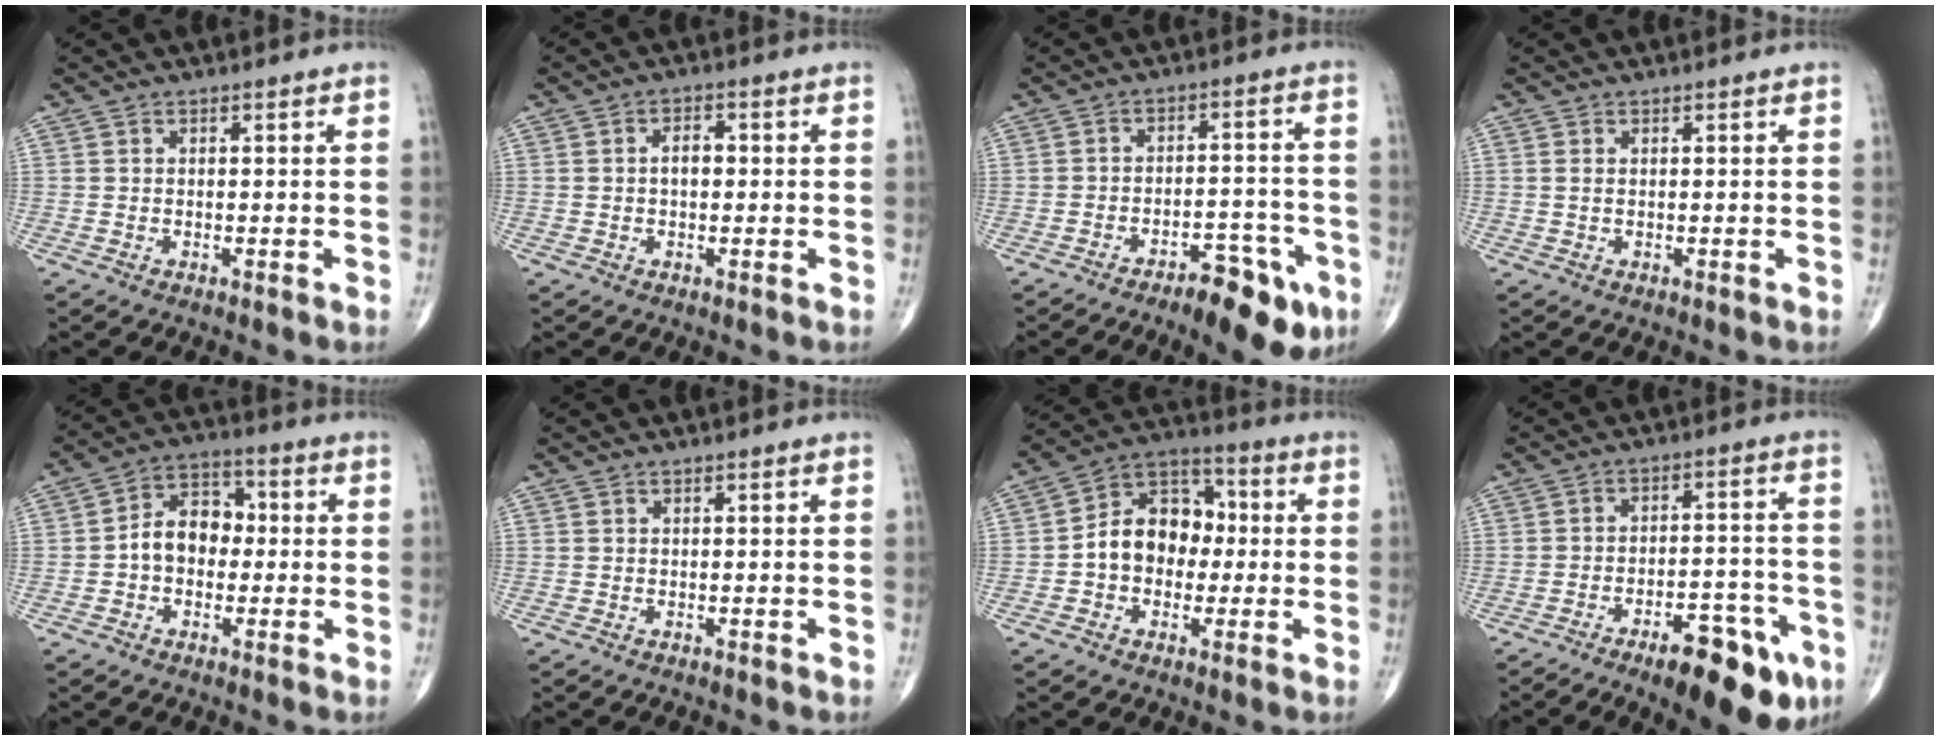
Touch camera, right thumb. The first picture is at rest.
{"total": 3.1, "force": [0.1, 1.9, 2.4], "torque": [-0.036, 0.010, -0.002]}
{"total": 10.8, "force": [-6.3, 4.2, 7.6], "torque": [-0.082, 0.041, -0.088]}
{"total": 0.6, "force": [0.2, 0.3, 0.5], "torque": [-0.016, 0.004, 0.006]}
{"total": 8.8, "force": [-0.7, 6.5, 5.9], "torque": [-0.072, 0.032, -0.025]}
{"total": 0.0}
{"total": 12.6, "force": [-0.6, 9.5, 8.2], "torque": [-0.100, 0.040, -0.021]}
{"total": 14.5, "force": [-8.0, 5.5, 10.8], "torque": [-0.124, 0.050, -0.108]}